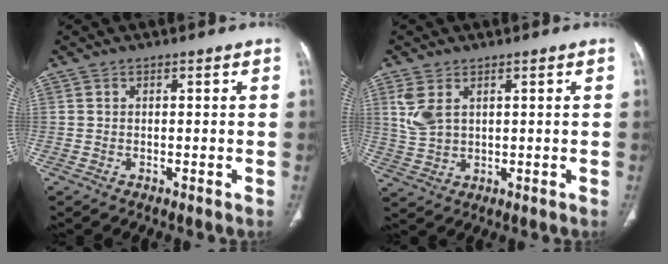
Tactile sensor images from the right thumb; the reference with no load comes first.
{"total": 5.6, "force": [2.2, 3.3, 4.0], "torque": [-0.089, -0.004, 0.056]}